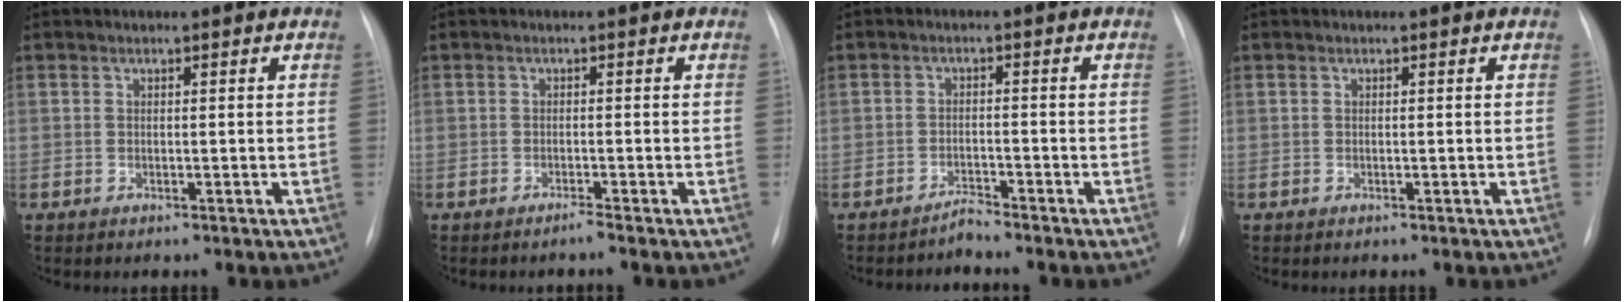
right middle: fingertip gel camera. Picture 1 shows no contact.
{"total": 0.9, "force": [-0.7, -0.3, 0.4], "torque": [-0.005, 0.000, -0.013]}
{"total": 1.9, "force": [-1.8, -0.3, -0.1], "torque": [0.006, -0.006, -0.031]}
{"total": 0.0}